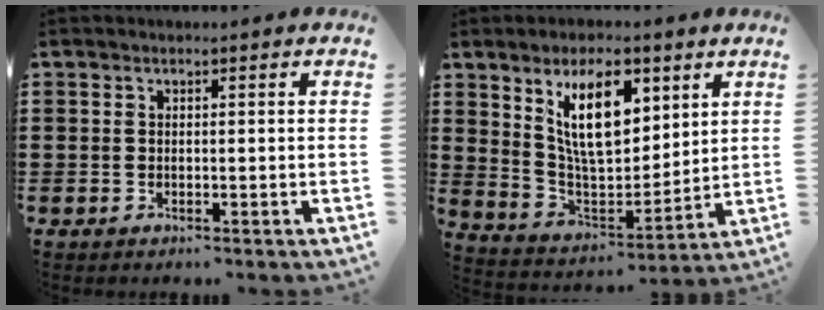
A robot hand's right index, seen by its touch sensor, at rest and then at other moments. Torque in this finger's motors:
{"motor_torque": [1.20, 0.94, 0.44, 0.16]}